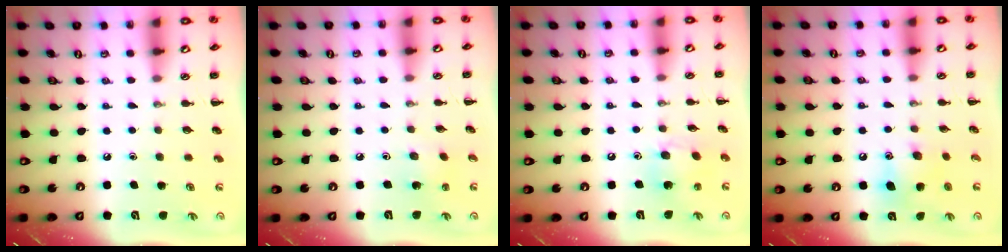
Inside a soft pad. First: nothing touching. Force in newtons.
{"total": 1.4, "press": 1.2, "slide": 0.6}
{"total": 7.5, "press": 7.5, "slide": 0.6}
{"total": 7.6, "press": 7.4, "slide": 1.8}